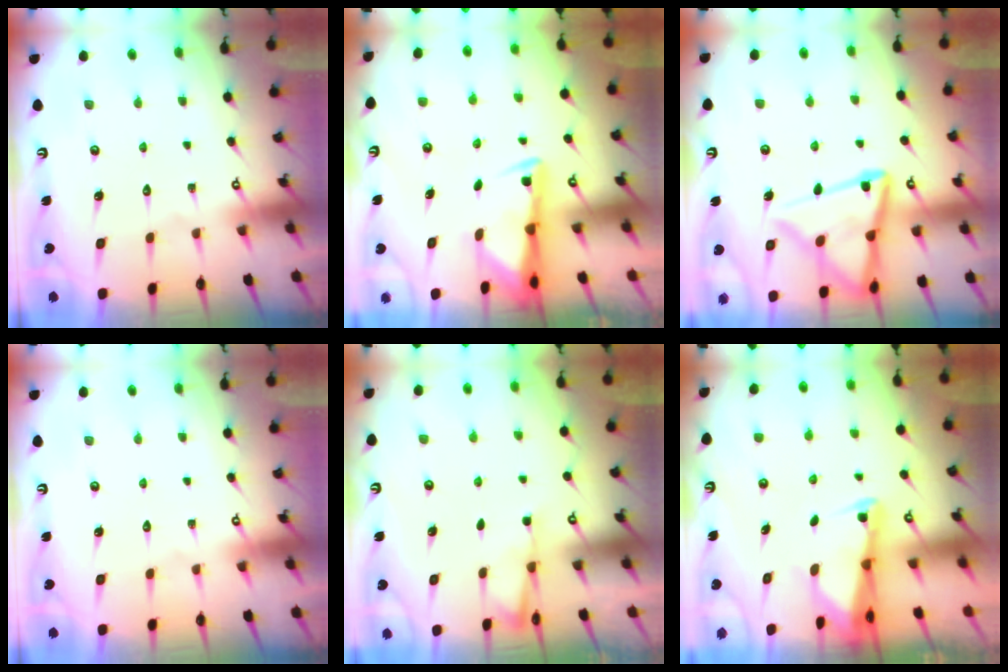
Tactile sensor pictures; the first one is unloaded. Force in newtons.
{"total": 3.0, "press": 2.9, "slide": 0.5}
{"total": 15.7, "press": 15.7, "slide": 1.5}
{"total": 0.0}
{"total": 2.5, "press": 2.4, "slide": 0.4}
{"total": 2.7, "press": 2.7, "slide": 0.2}